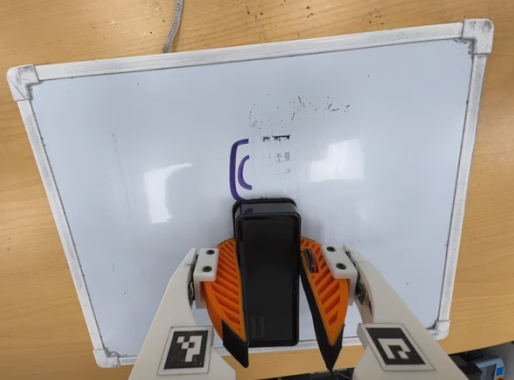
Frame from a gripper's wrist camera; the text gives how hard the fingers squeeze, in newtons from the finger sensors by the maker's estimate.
{"total": 10.0, "left": 9.2, "right": 10.8}